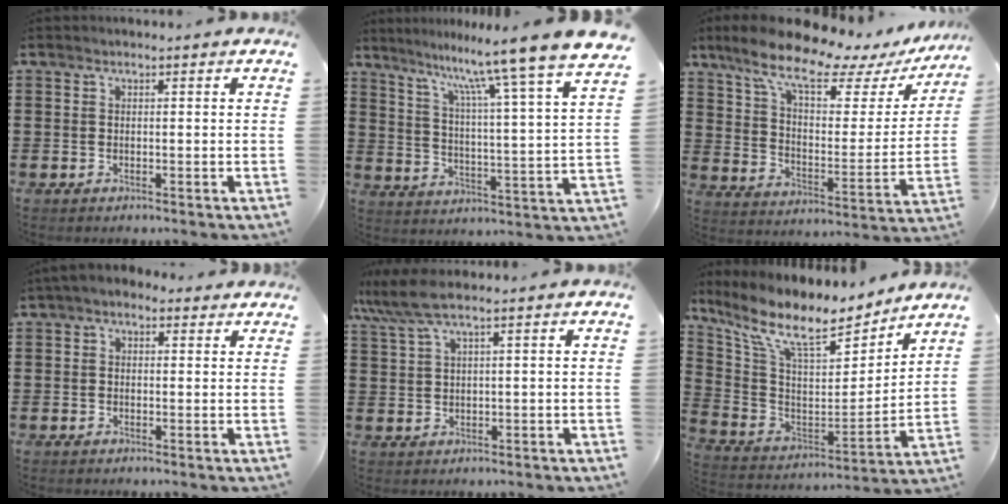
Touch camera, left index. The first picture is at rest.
{"total": 10.8, "force": [9.4, -2.1, 4.9], "torque": [-0.116, -0.081, 0.145]}
{"total": 12.5, "force": [9.6, 2.9, 7.4], "torque": [-0.163, -0.054, 0.163]}
{"total": 2.1, "force": [0.8, 1.7, 0.9], "torque": [-0.024, 0.011, 0.014]}
{"total": 5.9, "force": [4.3, 0.7, 4.0], "torque": [-0.097, -0.005, 0.074]}
{"total": 11.5, "force": [8.8, 3.0, 6.7], "torque": [-0.159, -0.054, 0.149]}